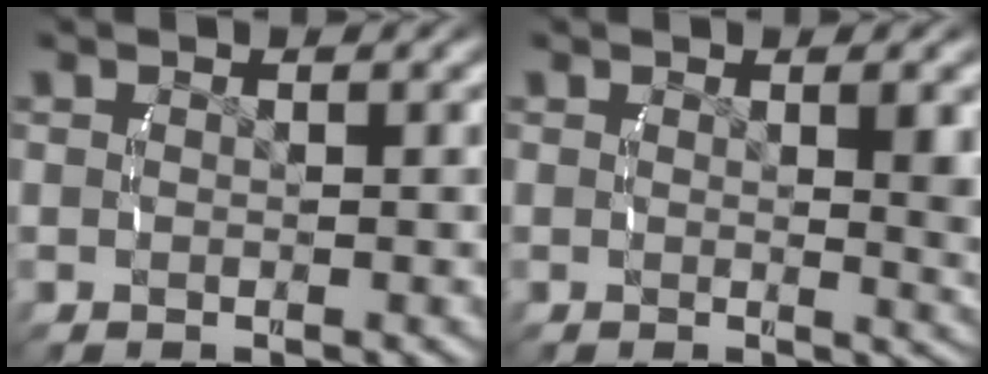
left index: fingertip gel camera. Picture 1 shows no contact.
{"total": 2.6, "force": [0.6, 0.1, 2.5], "torque": [-0.033, -0.012, 0.015]}